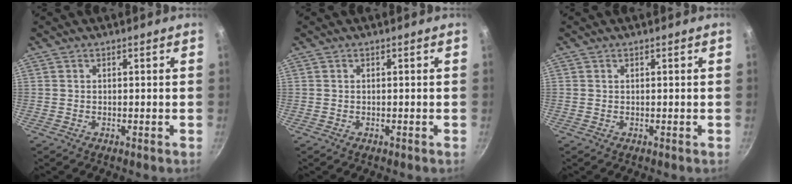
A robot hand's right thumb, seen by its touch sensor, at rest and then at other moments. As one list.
[{"total": 0.0}, {"total": 0.0}]